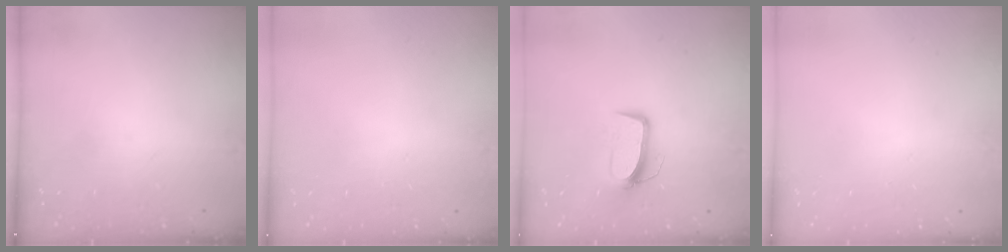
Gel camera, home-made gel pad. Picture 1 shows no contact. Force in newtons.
{"total": 0.0}
{"total": 10.0, "press": 10.0, "slide": 0.3}
{"total": 0.0}